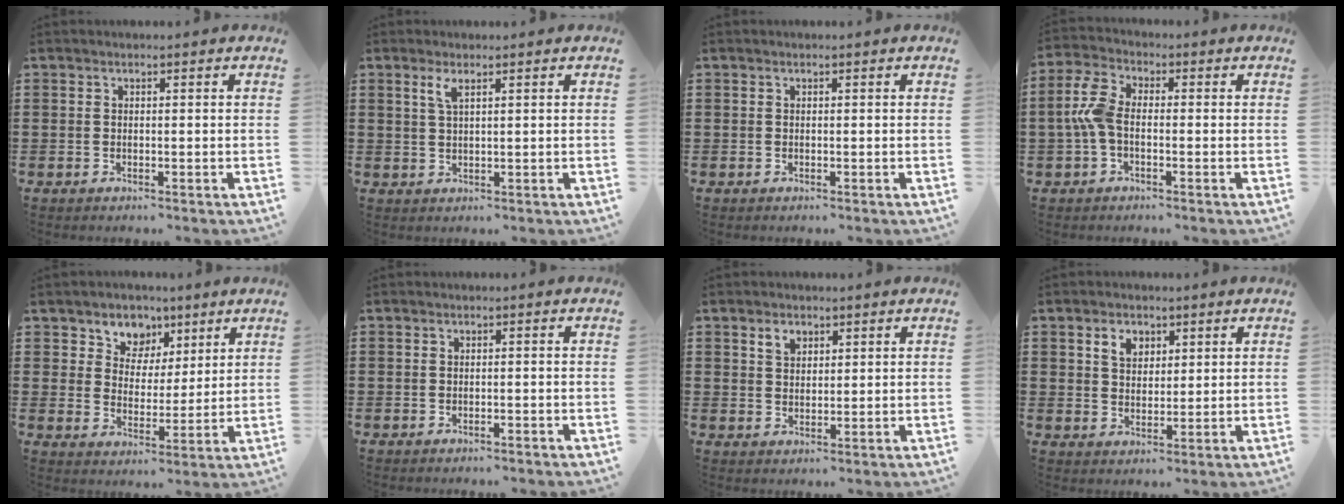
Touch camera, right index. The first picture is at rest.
{"total": 2.2, "force": [1.1, 0.5, 1.8], "torque": [-0.038, 0.003, 0.019]}
{"total": 0.0}
{"total": 5.9, "force": [-0.9, 3.3, 4.9], "torque": [-0.132, -0.003, -0.027]}
{"total": 5.7, "force": [3.4, 4.5, 0.2], "torque": [-0.034, -0.014, 0.057]}
{"total": 0.7, "force": [-0.6, -0.1, 0.3], "torque": [-0.008, -0.004, -0.012]}
{"total": 2.5, "force": [1.5, 1.6, 1.1], "torque": [-0.018, 0.003, 0.026]}
{"total": 3.5, "force": [1.9, 2.5, 1.7], "torque": [-0.042, 0.011, 0.033]}